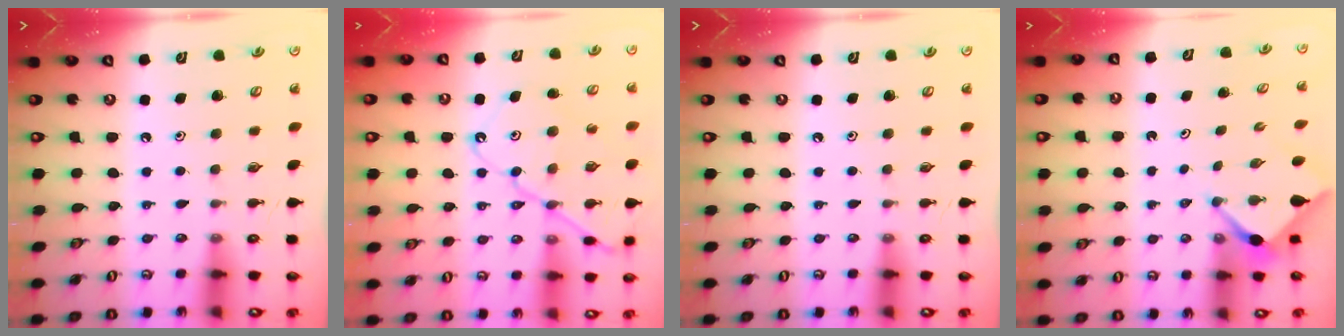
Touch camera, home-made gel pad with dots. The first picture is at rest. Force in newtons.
{"total": 14.1, "press": 14.0, "slide": 1.4}
{"total": 0.0}
{"total": 2.6, "press": 2.6, "slide": 0.3}